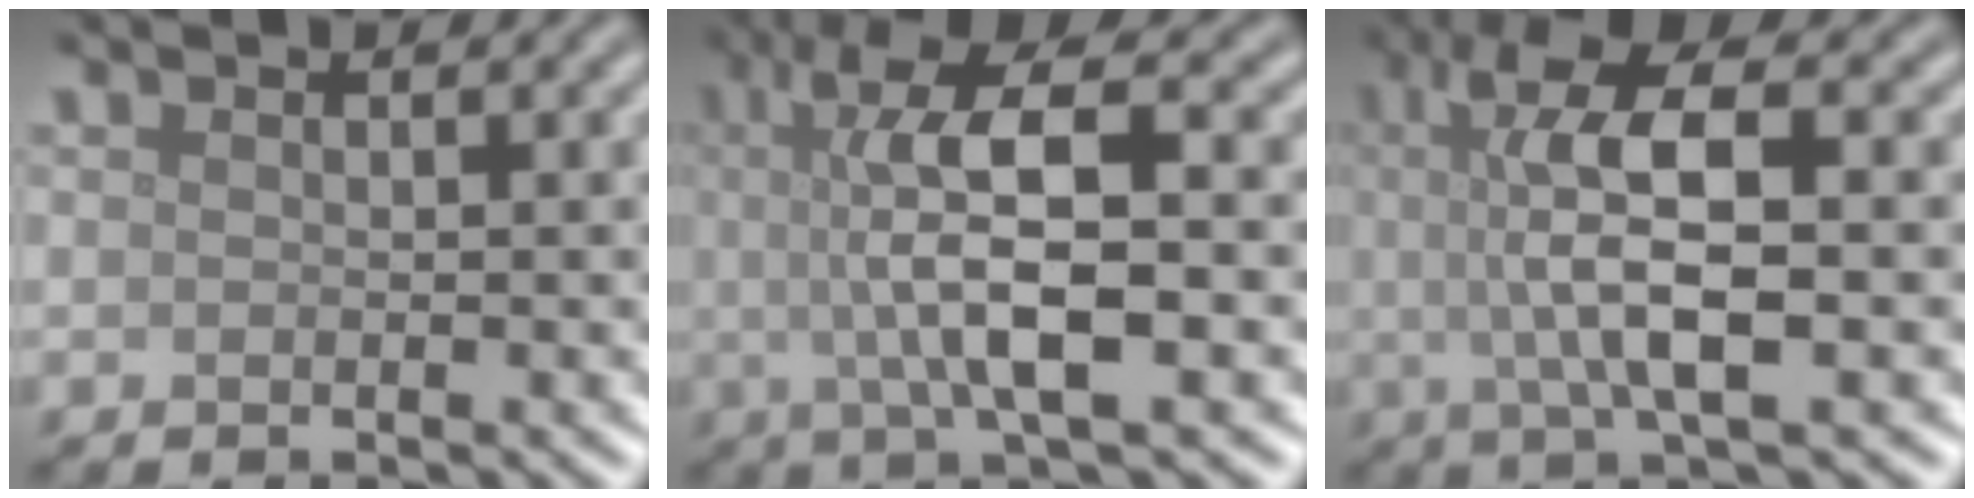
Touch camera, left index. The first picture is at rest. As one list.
[{"total": 9.6, "force": [0.6, 2.9, 9.1], "torque": [-0.146, 0.015, 0.005]}, {"total": 8.8, "force": [0.7, 2.8, 8.3], "torque": [-0.141, 0.012, 0.007]}]